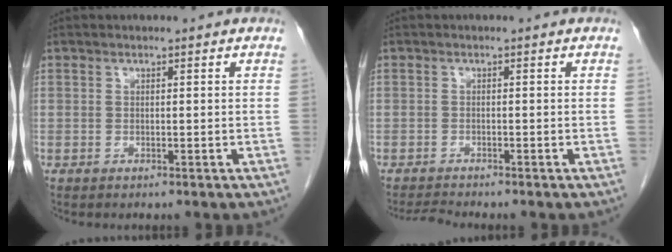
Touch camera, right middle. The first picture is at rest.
{"total": 1.9, "force": [-1.7, -0.7, 0.1], "torque": [-0.013, -0.015, -0.033]}